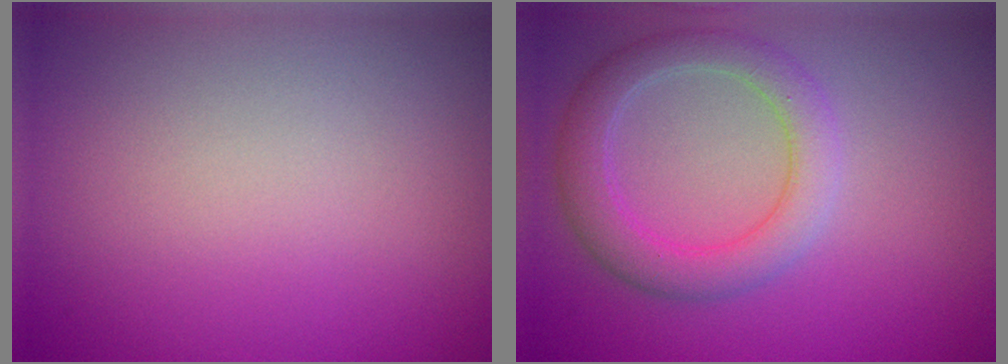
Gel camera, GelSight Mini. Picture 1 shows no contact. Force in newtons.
{"total": 4.0, "press": 4.0, "slide": 0.2}